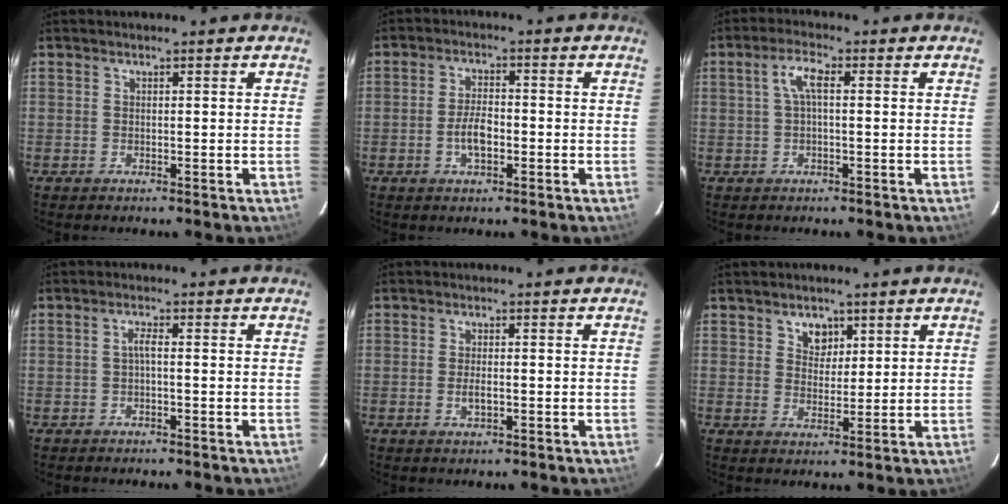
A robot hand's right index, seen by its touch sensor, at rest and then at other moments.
{"total": 4.9, "force": [-1.6, 2.3, 4.0], "torque": [-0.081, 0.004, -0.028]}
{"total": 3.7, "force": [0.5, 1.1, 3.5], "torque": [-0.071, 0.010, 0.010]}
{"total": 1.4, "force": [-0.5, 0.1, 1.3], "torque": [-0.027, 0.006, -0.010]}
{"total": 2.2, "force": [-0.6, 0.9, 1.9], "torque": [-0.037, -0.004, -0.010]}
{"total": 3.9, "force": [2.1, 3.0, 1.4], "torque": [-0.013, 0.001, 0.038]}